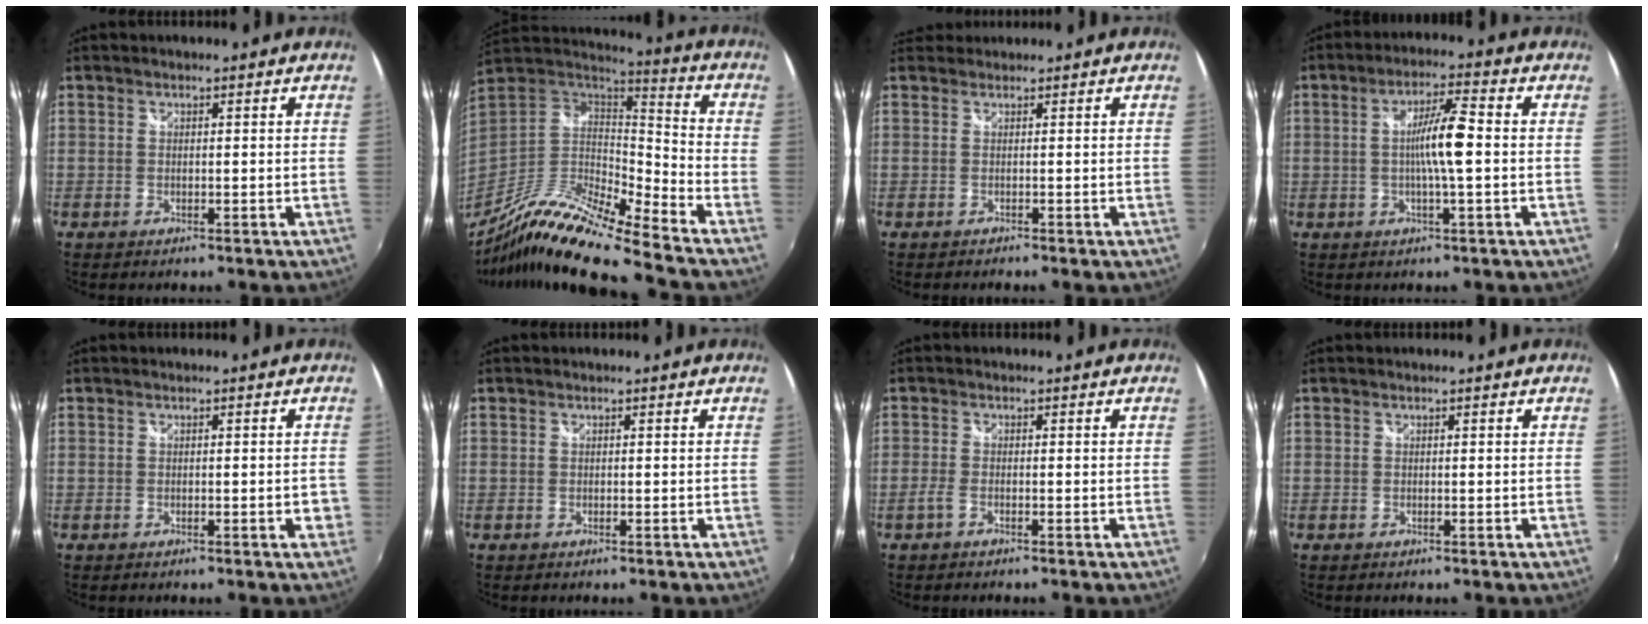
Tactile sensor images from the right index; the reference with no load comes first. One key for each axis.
{"total": 18.1, "fx": -14.1, "fy": 1.0, "fz": 11.3, "tx": -0.202, "ty": -0.022, "tz": -0.273}
{"total": 1.7, "fx": 0.9, "fy": 1.4, "fz": 0.4, "tx": -0.008, "ty": 0.002, "tz": 0.011}
{"total": 7.2, "fx": -0.4, "fy": 0.2, "fz": 7.2, "tx": -0.128, "ty": 0.004, "tz": -0.006}
{"total": 1.7, "fx": -0.6, "fy": 0.7, "fz": 1.4, "tx": -0.015, "ty": 0.004, "tz": -0.006}
{"total": 0.0}
{"total": 1.5, "fx": -1.1, "fy": 0.3, "fz": 1.1, "tx": -0.027, "ty": -0.002, "tz": -0.024}
{"total": 0.0}